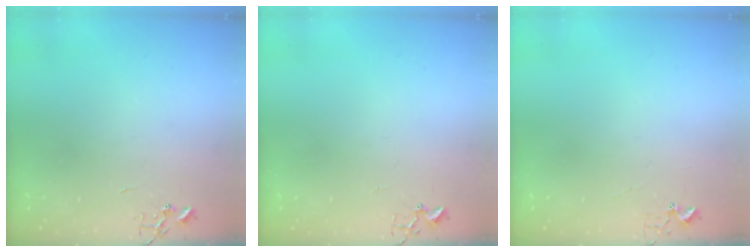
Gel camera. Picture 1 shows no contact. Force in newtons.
{"total": 3.3, "press": 3.3, "slide": 0.5}
{"total": 3.4, "press": 3.4, "slide": 0.5}